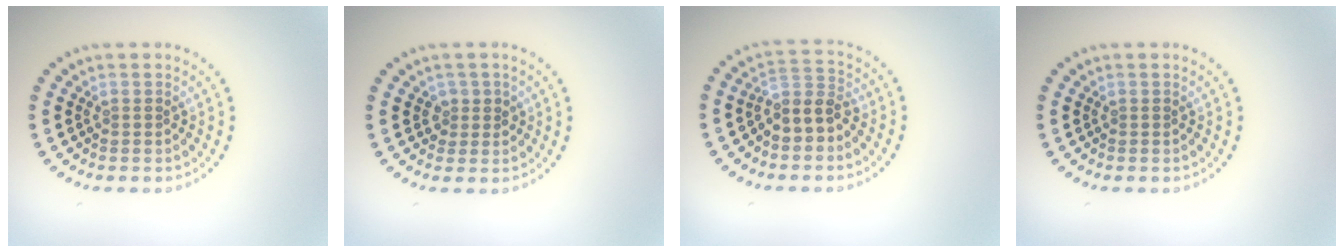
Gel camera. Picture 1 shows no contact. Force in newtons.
{"total": 1.4, "press": 1.2, "slide": 0.6}
{"total": 3.4, "press": 2.8, "slide": 1.8}
{"total": 0.0}